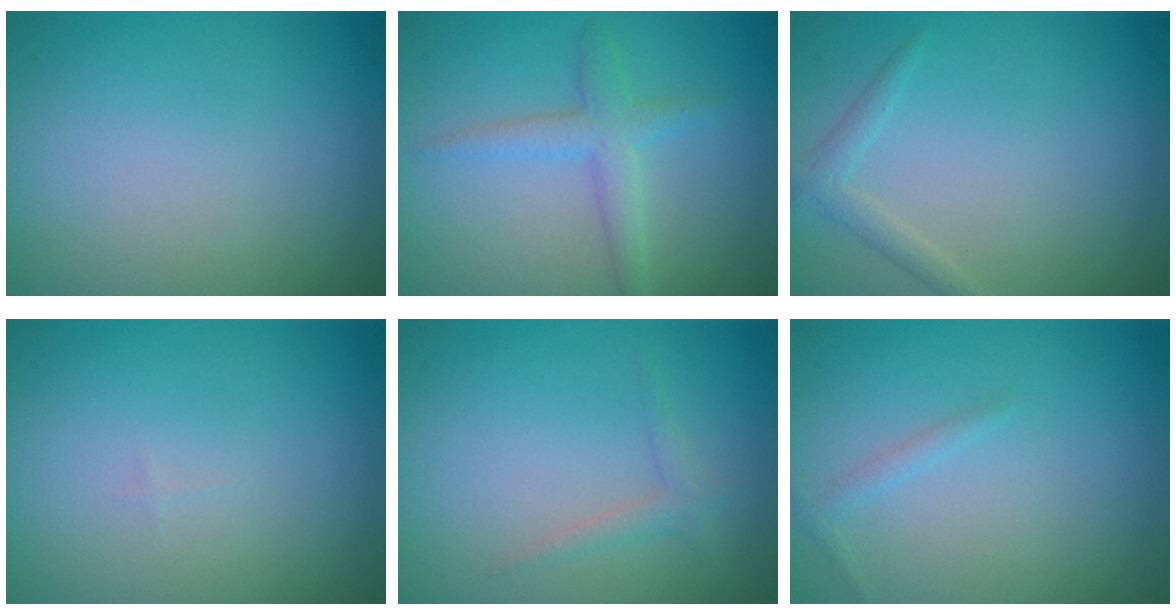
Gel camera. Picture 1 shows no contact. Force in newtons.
{"total": 2.4, "press": 2.4, "slide": 0.2}
{"total": 1.4, "press": 1.4, "slide": 0.1}
{"total": 0.0}
{"total": 1.2, "press": 1.2, "slide": 0.0}
{"total": 0.8, "press": 0.8, "slide": 0.0}